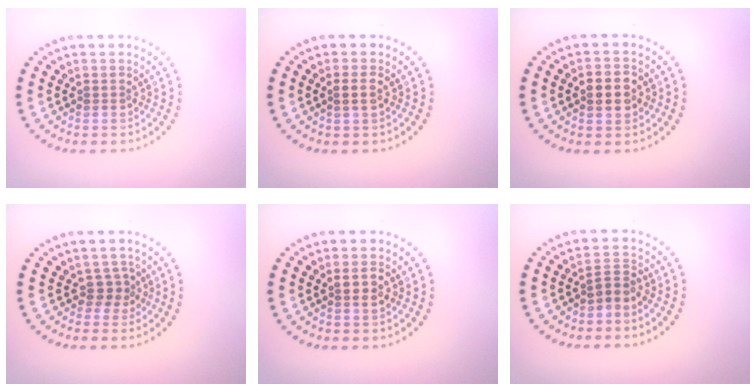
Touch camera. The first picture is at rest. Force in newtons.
{"total": 1.1, "press": 1.0, "slide": 0.5}
{"total": 2.8, "press": 2.8, "slide": 0.2}
{"total": 1.9, "press": 1.4, "slide": 1.4}
{"total": 1.4, "press": 1.4, "slide": 0.4}
{"total": 1.8, "press": 1.3, "slide": 1.2}